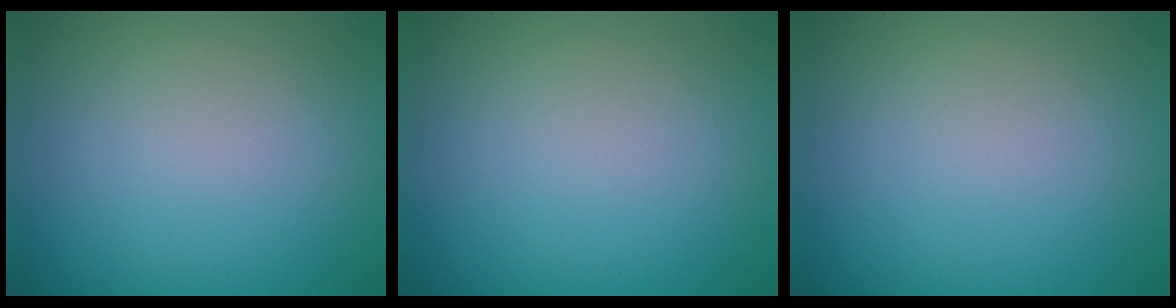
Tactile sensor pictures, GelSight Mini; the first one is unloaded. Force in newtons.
{"total": 0.0}
{"total": 0.0}